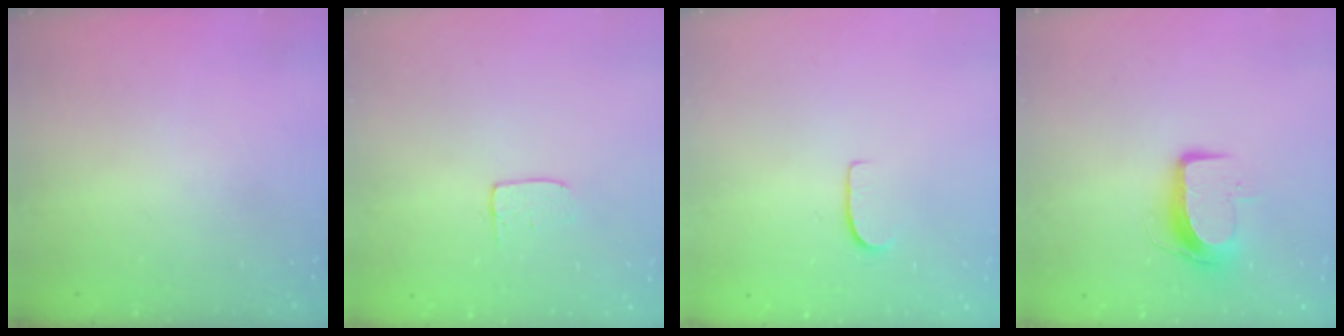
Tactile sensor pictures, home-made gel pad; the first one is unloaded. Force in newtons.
{"total": 3.4, "press": 3.4, "slide": 0.3}
{"total": 5.9, "press": 5.8, "slide": 0.6}
{"total": 9.0, "press": 9.0, "slide": 0.6}